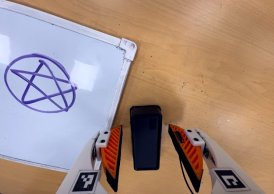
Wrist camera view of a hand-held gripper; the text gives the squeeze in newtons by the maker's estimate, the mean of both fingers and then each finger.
{"total": 0.0}